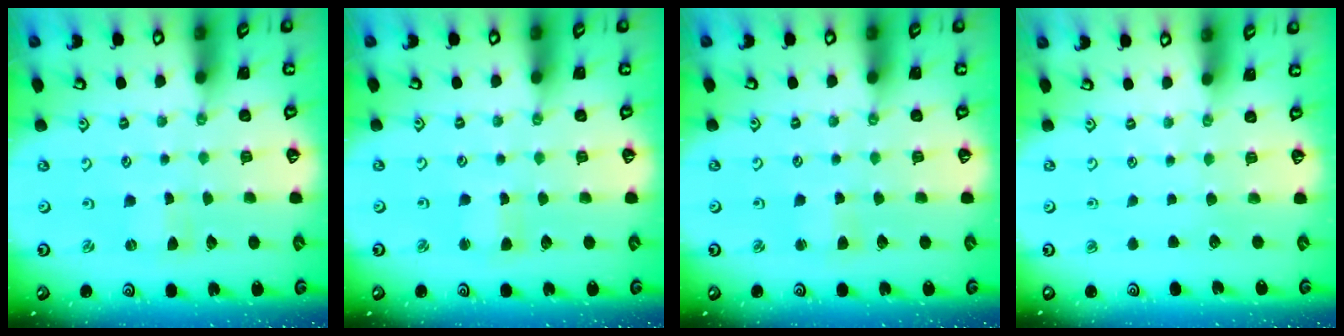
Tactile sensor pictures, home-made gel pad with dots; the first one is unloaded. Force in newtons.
{"total": 1.7, "press": 1.6, "slide": 0.2}
{"total": 2.9, "press": 2.9, "slide": 0.4}
{"total": 0.0}